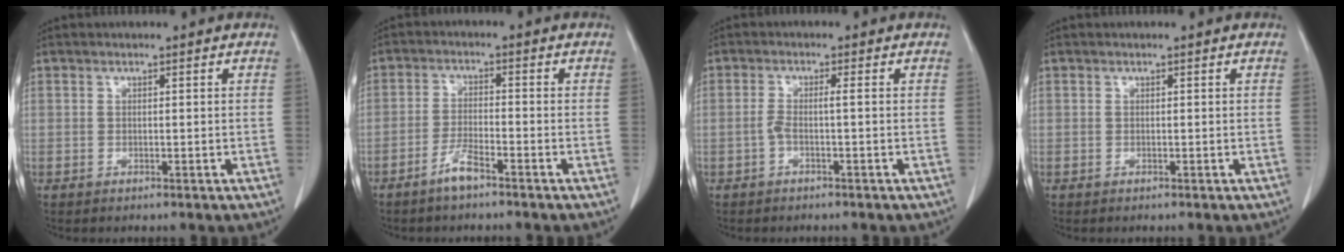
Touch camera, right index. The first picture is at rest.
{"total": 3.8, "force": [-2.9, 0.4, 2.4], "torque": [-0.051, -0.001, -0.055]}
{"total": 2.2, "force": [-0.7, 0.0, 2.2], "torque": [-0.044, 0.010, -0.012]}
{"total": 0.0}